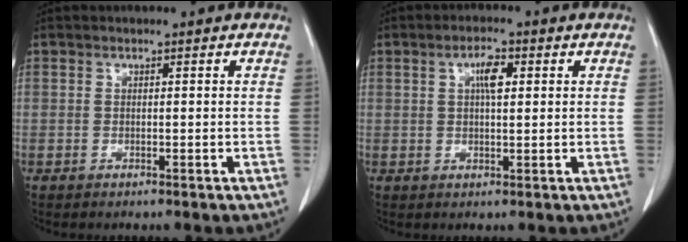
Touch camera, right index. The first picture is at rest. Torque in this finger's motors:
{"motor_torque": [0.14, 0.05, 0.09, 0.04]}